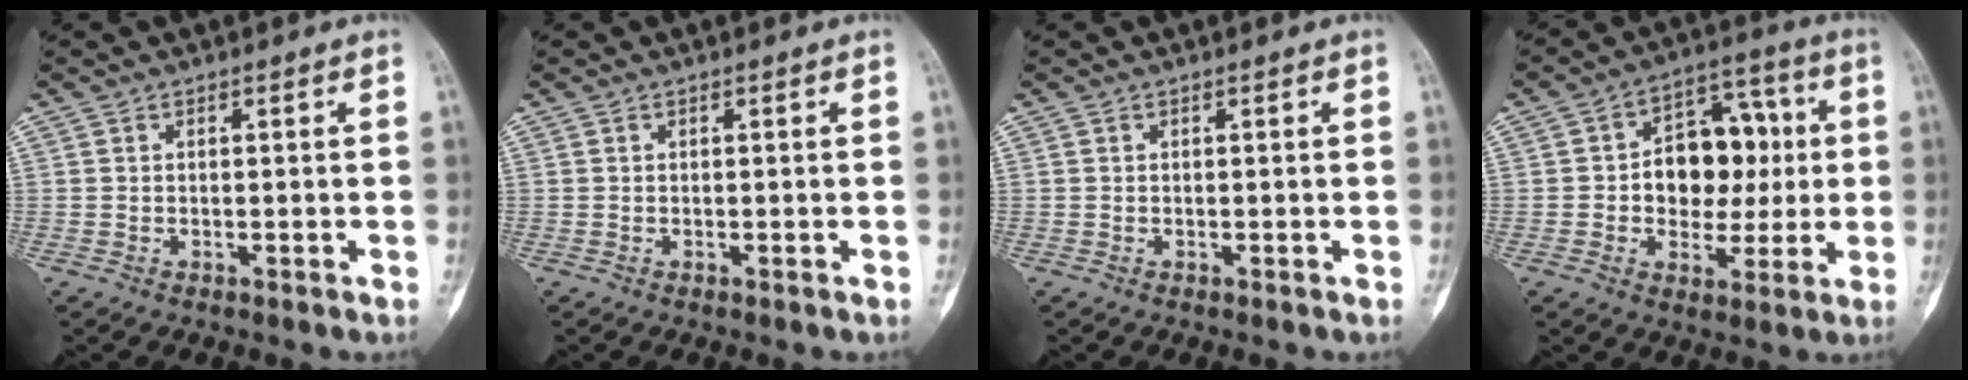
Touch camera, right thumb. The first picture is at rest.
{"total": 0.0}
{"total": 0.0}
{"total": 14.1, "force": [0.7, 10.0, 9.9], "torque": [-0.087, 0.029, 0.010]}